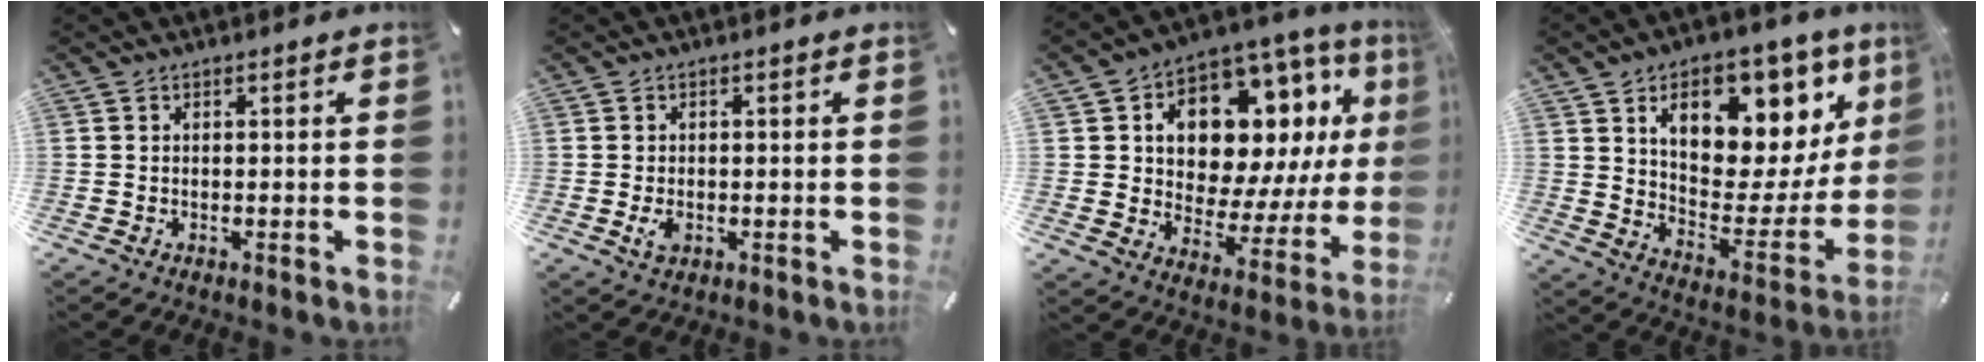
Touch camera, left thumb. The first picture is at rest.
{"total": 2.6, "force": [-0.6, 1.7, 1.9], "torque": [-0.047, -0.004, -0.013]}
{"total": 16.3, "force": [6.8, 10.6, 10.4], "torque": [-0.164, -0.041, 0.125]}
{"total": 16.8, "force": [10.1, 9.6, 9.4], "torque": [-0.129, -0.080, 0.168]}